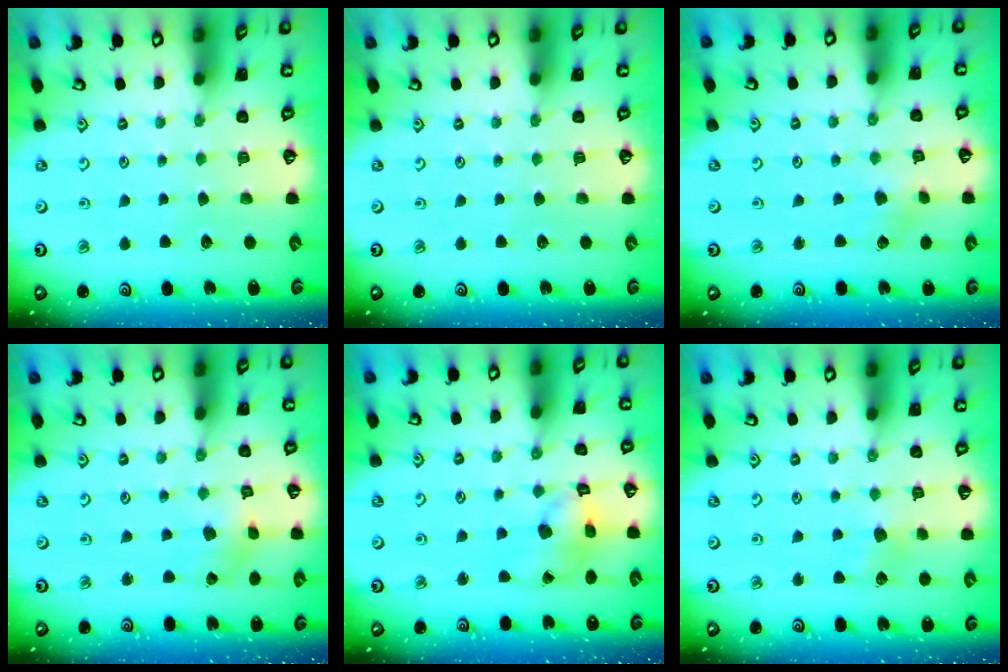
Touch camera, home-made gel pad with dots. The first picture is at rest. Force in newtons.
{"total": 0.0}
{"total": 2.7, "press": 2.7, "slide": 0.3}
{"total": 1.2, "press": 1.2, "slide": 0.2}
{"total": 10.3, "press": 10.2, "slide": 1.1}
{"total": 5.8, "press": 5.8, "slide": 0.6}